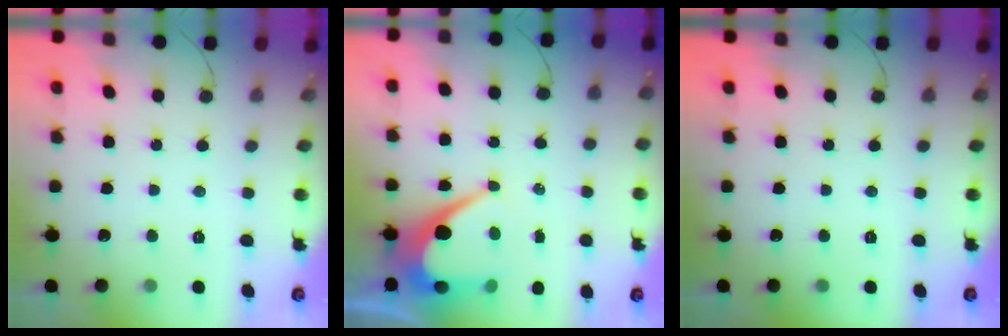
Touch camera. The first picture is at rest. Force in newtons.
{"total": 10.0, "press": 9.9, "slide": 0.9}
{"total": 0.0}